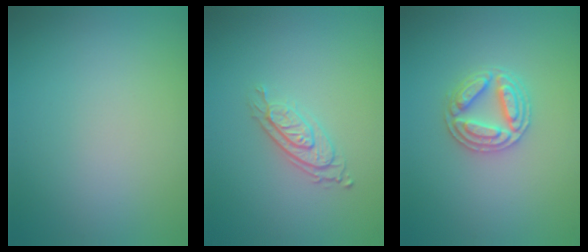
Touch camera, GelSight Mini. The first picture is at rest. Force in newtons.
{"total": 2.8, "press": 2.0, "slide": 1.8}
{"total": 3.3, "press": 3.2, "slide": 0.6}